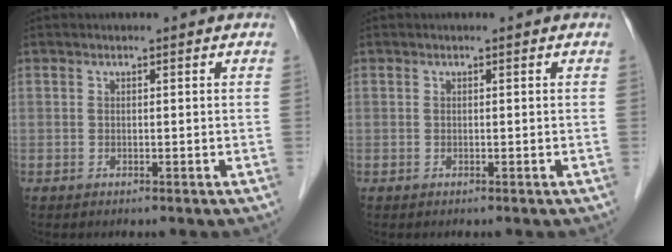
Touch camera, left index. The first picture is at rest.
{"total": 0.0}